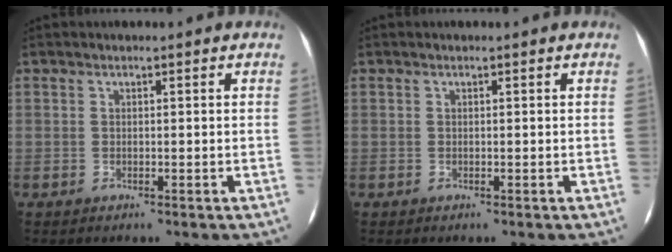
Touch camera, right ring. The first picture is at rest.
{"total": 0.0}